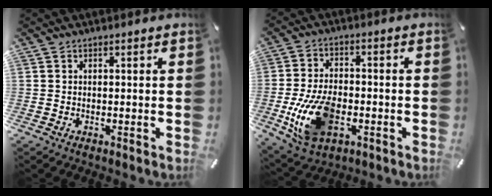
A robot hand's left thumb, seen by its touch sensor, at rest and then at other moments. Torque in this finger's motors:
{"motor_torque": [1.81, 2.92, 1.28, 0.28, 0.29]}